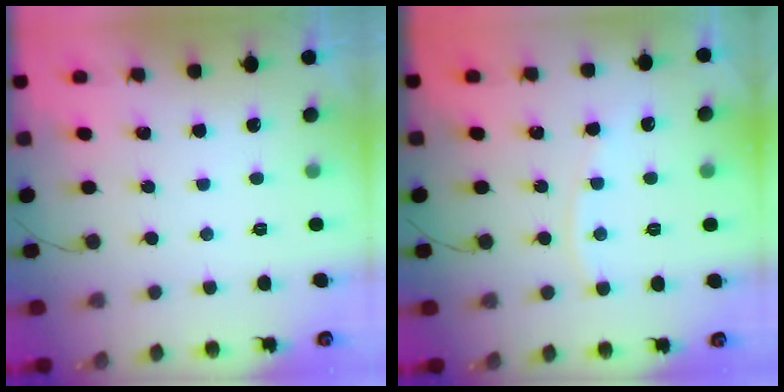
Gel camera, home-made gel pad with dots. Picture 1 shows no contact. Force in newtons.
{"total": 3.3, "press": 3.2, "slide": 0.4}